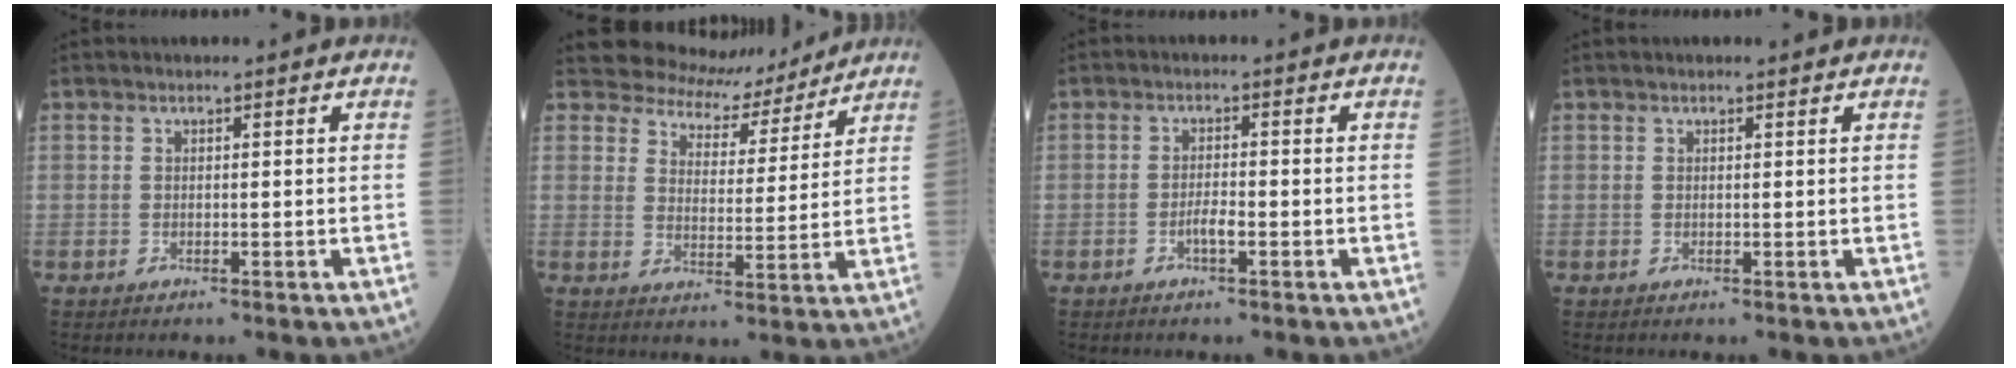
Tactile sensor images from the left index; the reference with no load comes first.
{"total": 9.3, "force": [8.6, 3.3, 0.7], "torque": [-0.014, 0.000, 0.119]}
{"total": 1.9, "force": [-0.9, 0.3, 1.7], "torque": [-0.032, 0.002, -0.018]}
{"total": 1.5, "force": [1.3, 0.4, 0.6], "torque": [-0.011, 0.016, 0.018]}